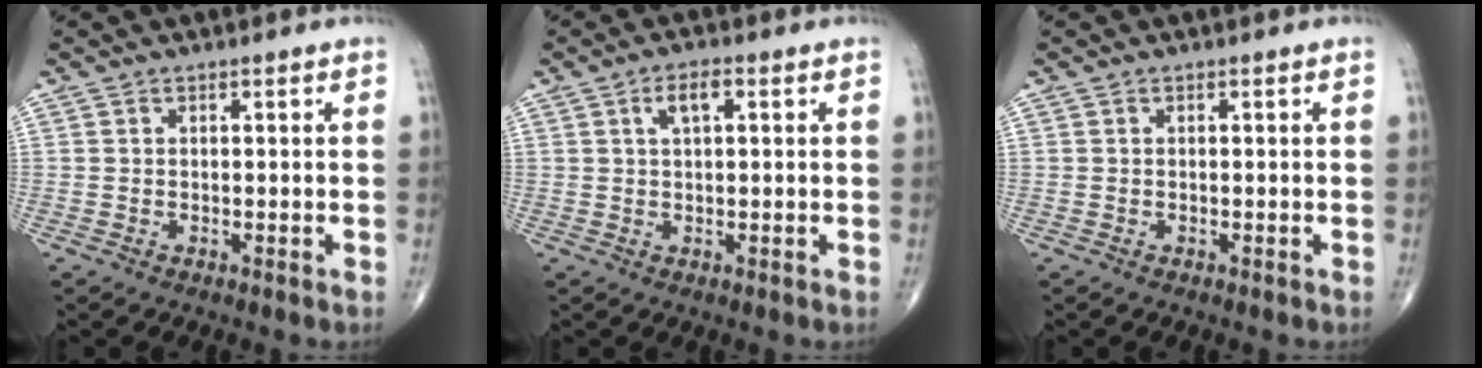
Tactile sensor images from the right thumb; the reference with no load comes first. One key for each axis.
{"total": 3.8, "fx": 1.2, "fy": 1.7, "fz": 3.1, "tx": -0.055, "ty": 0.006, "tz": 0.020}
{"total": 0.0}